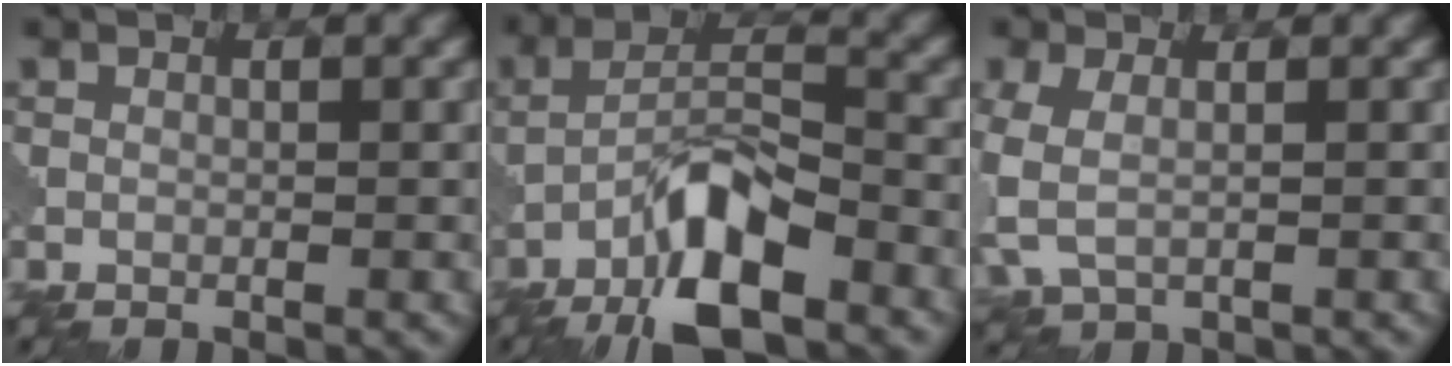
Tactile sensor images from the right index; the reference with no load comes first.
{"total": 8.6, "force": [-4.8, 2.6, 6.6], "torque": [-0.115, 0.013, -0.090]}
{"total": 3.6, "force": [-0.3, 2.1, 2.9], "torque": [-0.084, -0.001, -0.009]}